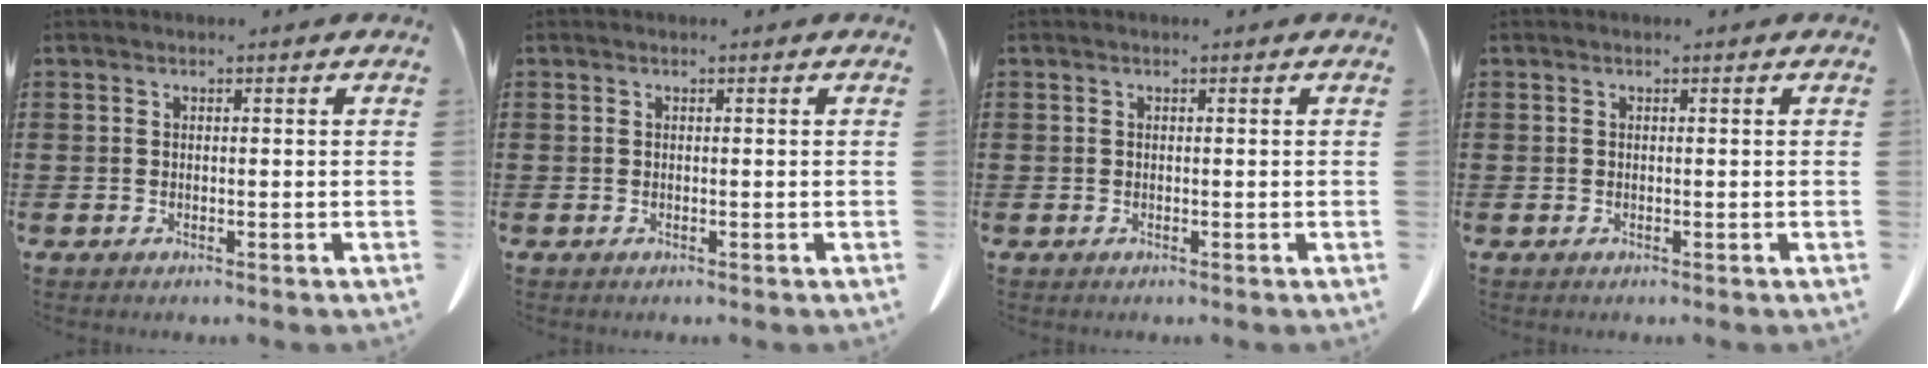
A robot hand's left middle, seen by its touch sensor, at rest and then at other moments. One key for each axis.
{"total": 0.0}
{"total": 0.0}
{"total": 0.0}